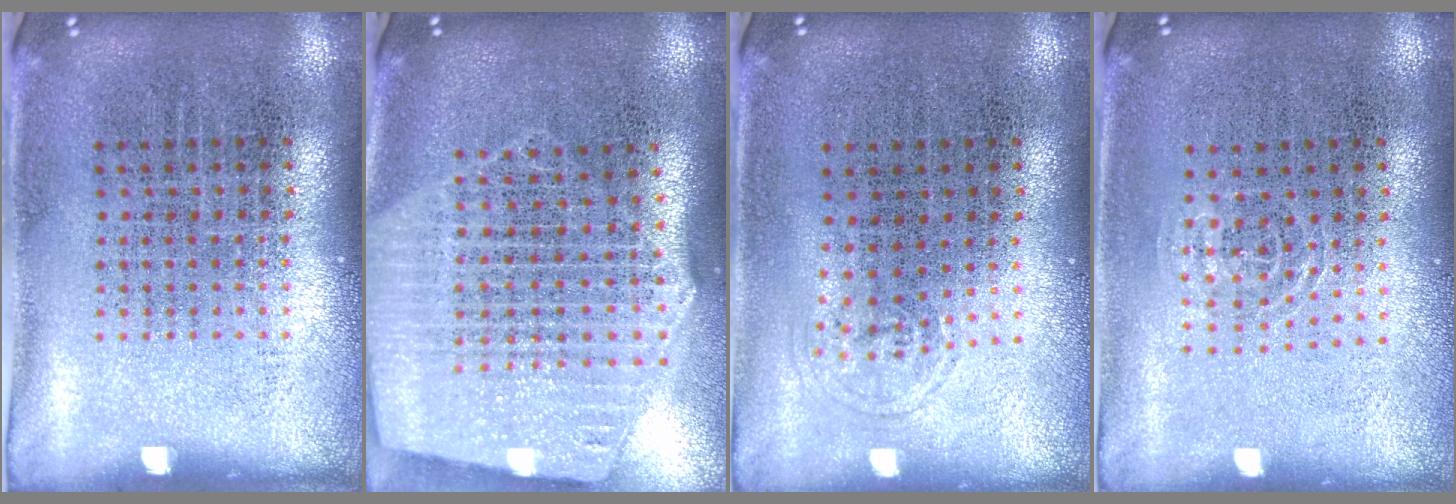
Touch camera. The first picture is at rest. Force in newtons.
{"total": 2.7, "press": 2.3, "slide": 1.4}
{"total": 0.6, "press": 0.5, "slide": 0.3}
{"total": 0.9, "press": 0.6, "slide": 0.7}